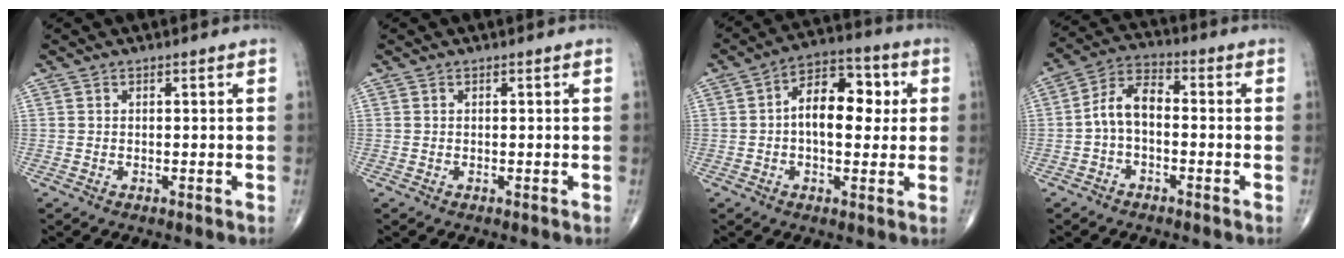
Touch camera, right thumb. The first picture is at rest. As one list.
[{"total": 0.0}, {"total": 12.2, "force": [1.2, 7.0, 9.9], "torque": [-0.127, 0.024, 0.011]}, {"total": 7.2, "force": [-1.0, 4.2, 5.7], "torque": [-0.102, 0.031, -0.033]}]